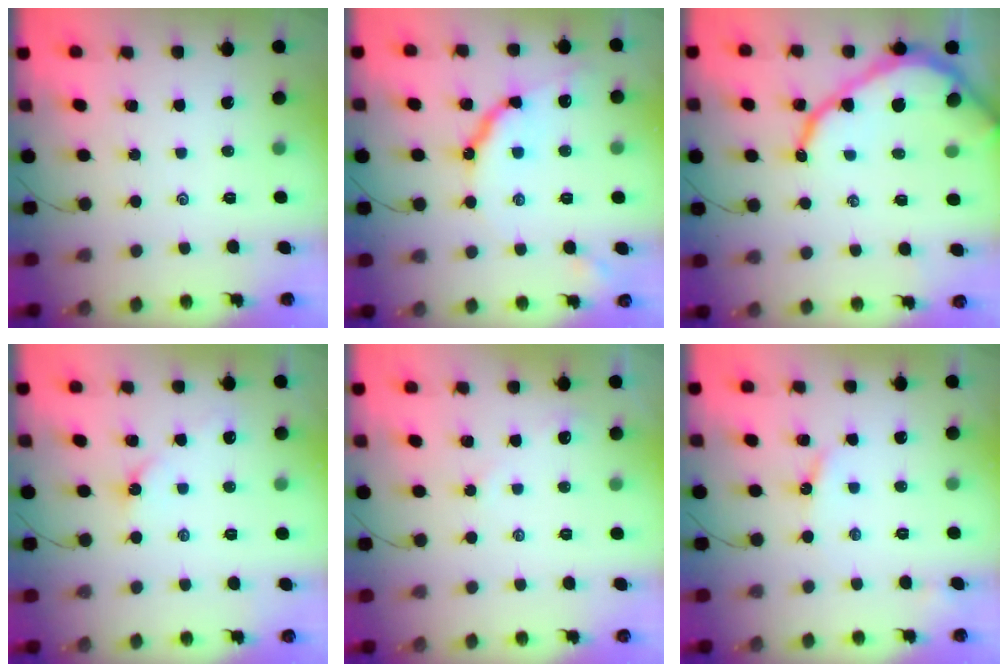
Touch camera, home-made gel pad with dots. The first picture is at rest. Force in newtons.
{"total": 9.8, "press": 9.8, "slide": 1.0}
{"total": 13.2, "press": 13.2, "slide": 1.2}
{"total": 2.6, "press": 2.5, "slide": 0.5}
{"total": 2.4, "press": 2.4, "slide": 0.4}
{"total": 4.1, "press": 4.1, "slide": 0.4}